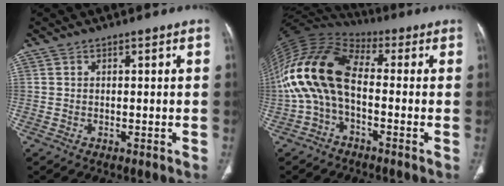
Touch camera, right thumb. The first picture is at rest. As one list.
[{"total": 15.6, "force": [-1.1, 8.7, 12.9], "torque": [-0.260, 0.046, -0.034]}]